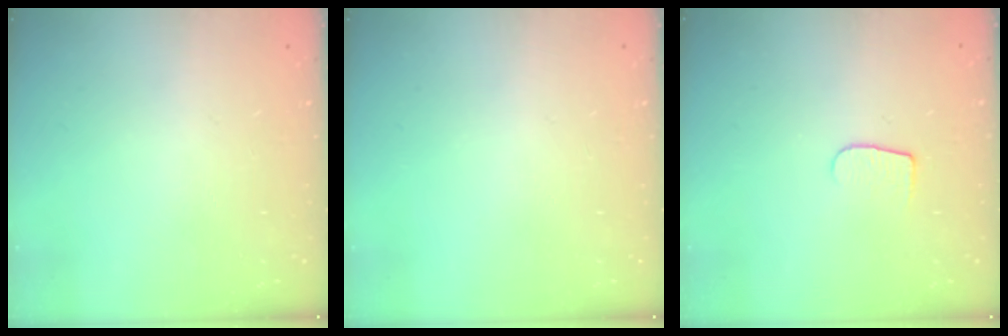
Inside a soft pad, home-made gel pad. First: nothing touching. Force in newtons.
{"total": 0.0}
{"total": 5.8, "press": 5.8, "slide": 0.7}